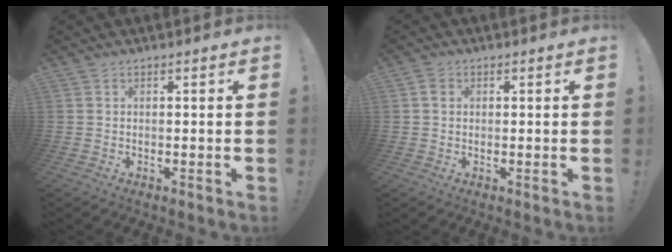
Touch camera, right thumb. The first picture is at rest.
{"total": 1.6, "force": [0.4, 1.3, 0.8], "torque": [-0.009, 0.002, 0.006]}